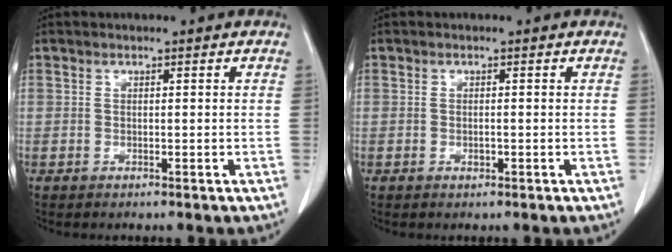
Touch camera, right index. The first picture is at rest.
{"total": 0.7, "force": [-0.2, 0.4, 0.6], "torque": [-0.014, 0.001, 0.002]}